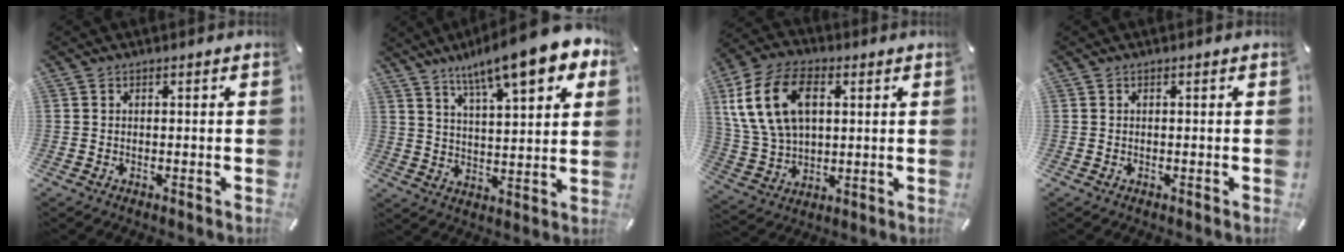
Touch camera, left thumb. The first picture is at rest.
{"total": 15.1, "force": [10.6, 3.5, 10.1], "torque": [-0.171, -0.052, 0.175]}
{"total": 15.8, "force": [4.4, 10.6, 10.9], "torque": [-0.255, 0.017, 0.082]}
{"total": 0.0}